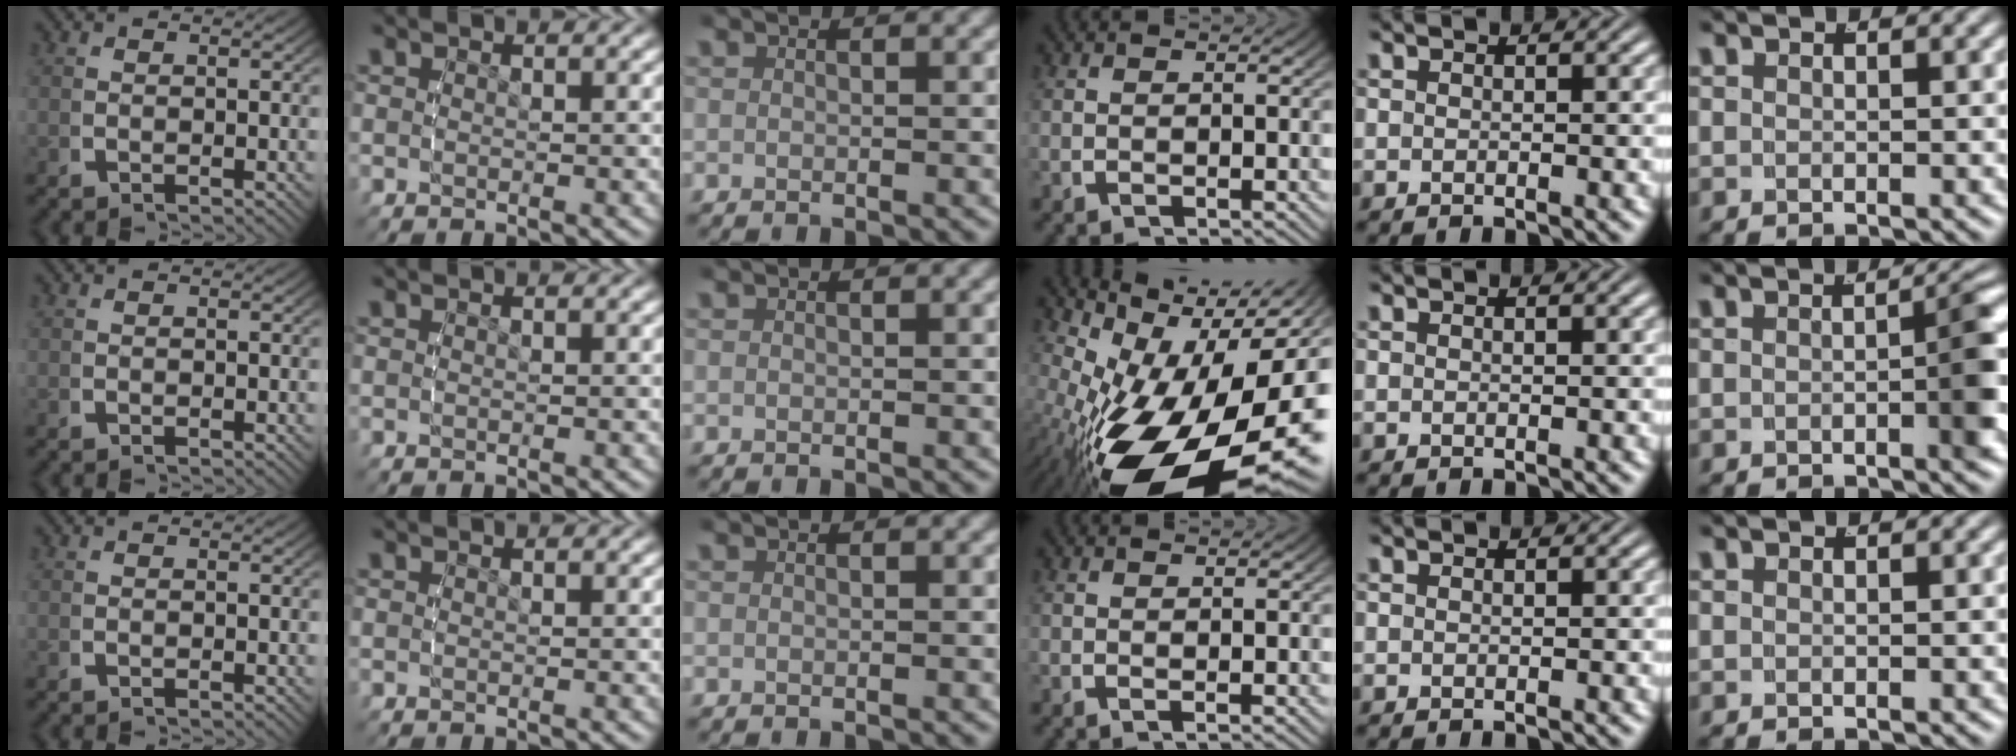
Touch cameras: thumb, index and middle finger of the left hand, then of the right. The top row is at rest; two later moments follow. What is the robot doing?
{"motion": "lift_and_place", "object": "button"}